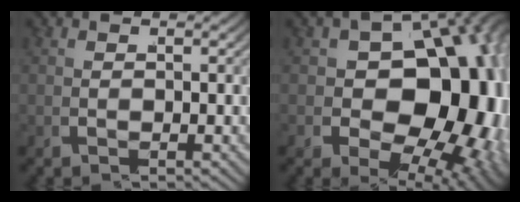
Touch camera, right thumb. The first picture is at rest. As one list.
[{"total": 20.3, "force": [-0.6, 13.6, 15.1], "torque": [-0.244, -0.068, 0.022]}]